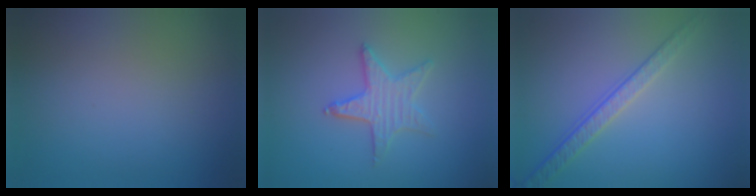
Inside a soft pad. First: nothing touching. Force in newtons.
{"total": 2.9, "press": 2.8, "slide": 0.8}
{"total": 2.8, "press": 2.4, "slide": 1.5}